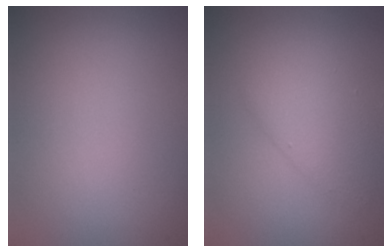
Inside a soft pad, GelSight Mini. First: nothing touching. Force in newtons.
{"total": 3.0, "press": 3.0, "slide": 0.3}